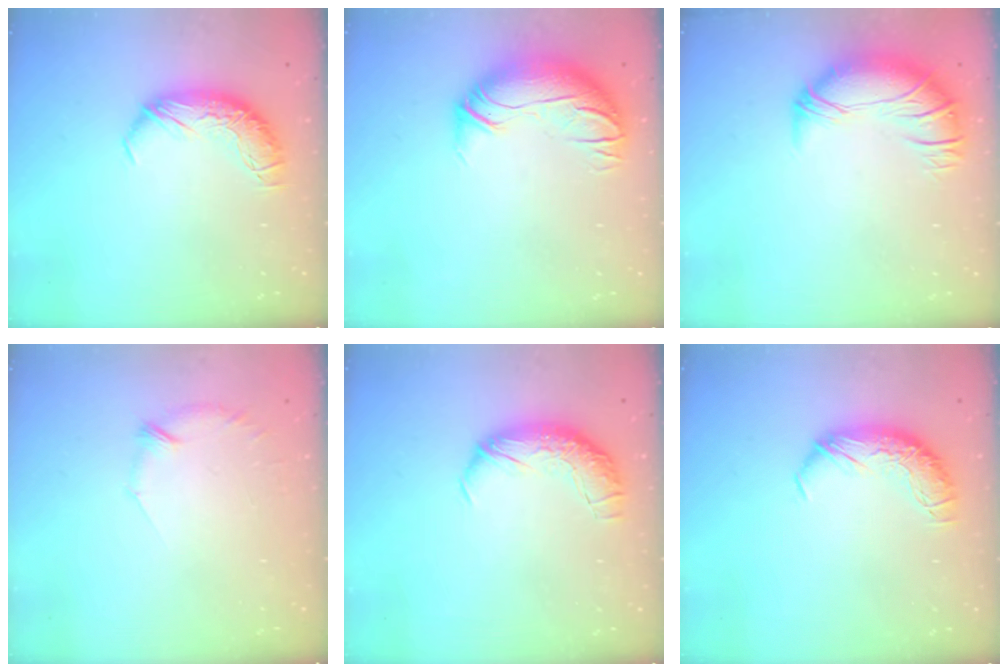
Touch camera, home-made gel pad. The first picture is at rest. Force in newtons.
{"total": 3.0, "press": 0.5, "slide": 2.9}
{"total": 2.8, "press": 0.8, "slide": 2.7}
{"total": 7.9, "press": 7.9, "slide": 0.7}
{"total": 2.4, "press": 1.1, "slide": 2.2}
{"total": 0.0}